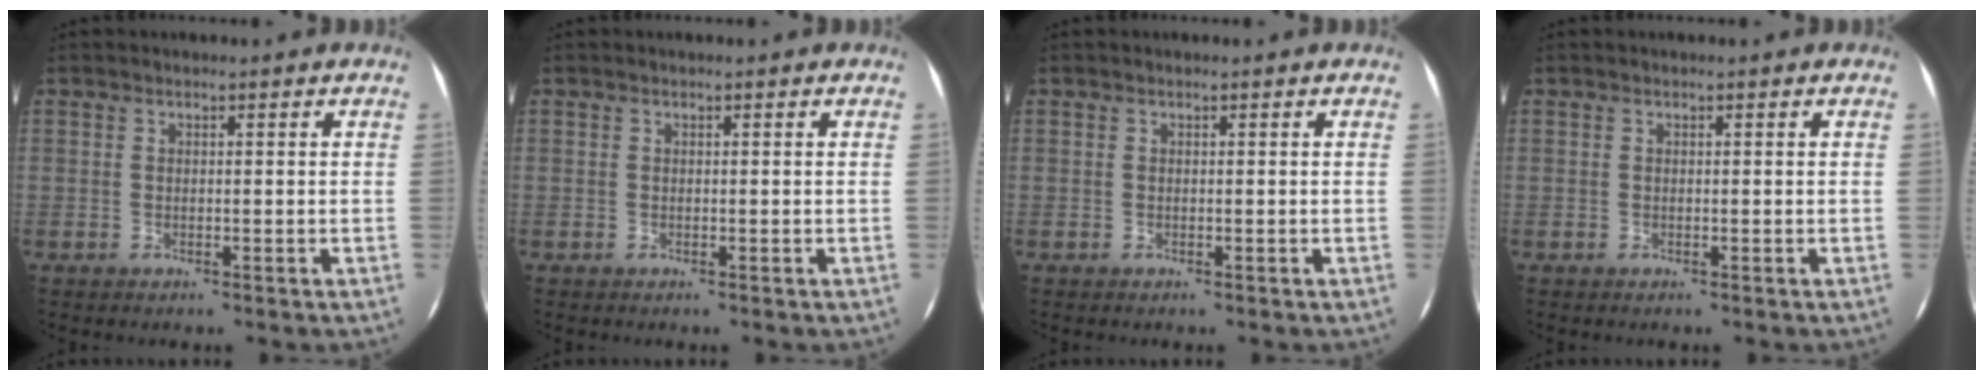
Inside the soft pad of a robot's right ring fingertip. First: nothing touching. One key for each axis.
{"total": 0.0}
{"total": 0.0}
{"total": 0.0}